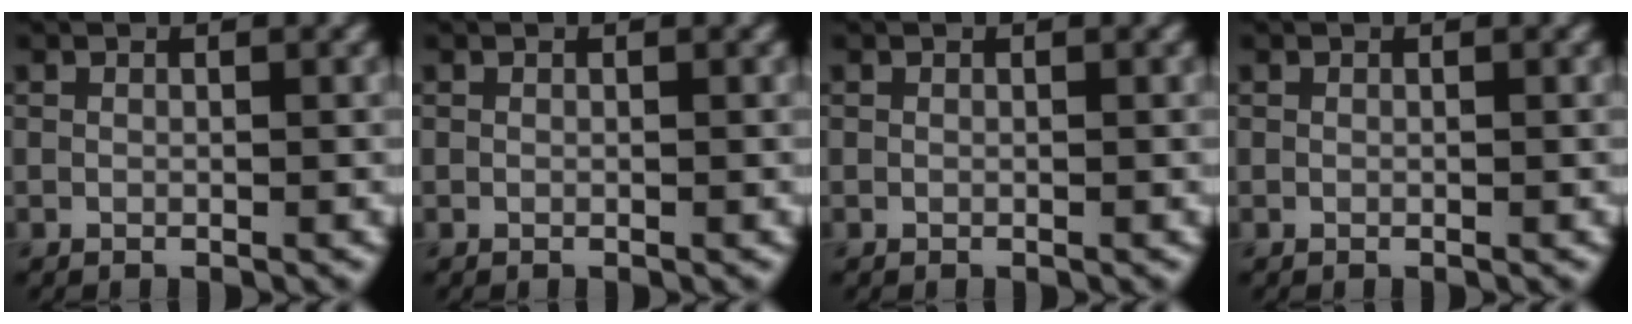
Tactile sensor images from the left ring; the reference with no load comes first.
{"total": 0.0}
{"total": 0.0}
{"total": 0.0}